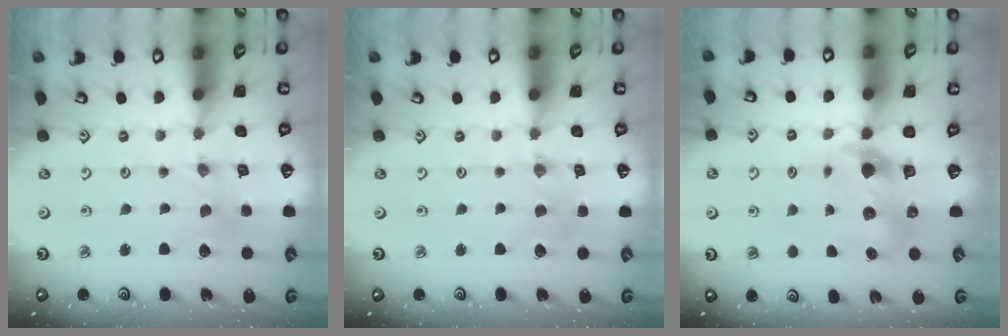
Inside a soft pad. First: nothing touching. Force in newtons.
{"total": 2.1, "press": 2.1, "slide": 0.4}
{"total": 5.9, "press": 5.9, "slide": 0.5}